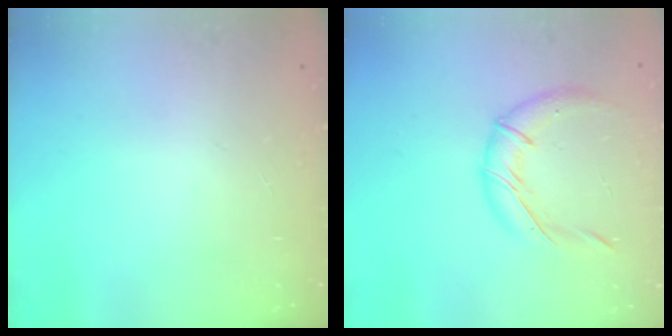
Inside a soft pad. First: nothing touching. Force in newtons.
{"total": 11.7, "press": 11.7, "slide": 0.8}